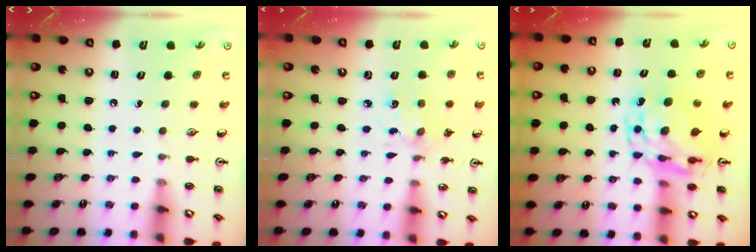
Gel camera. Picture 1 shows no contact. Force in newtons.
{"total": 3.0, "press": 2.9, "slide": 0.7}
{"total": 11.2, "press": 11.1, "slide": 0.9}